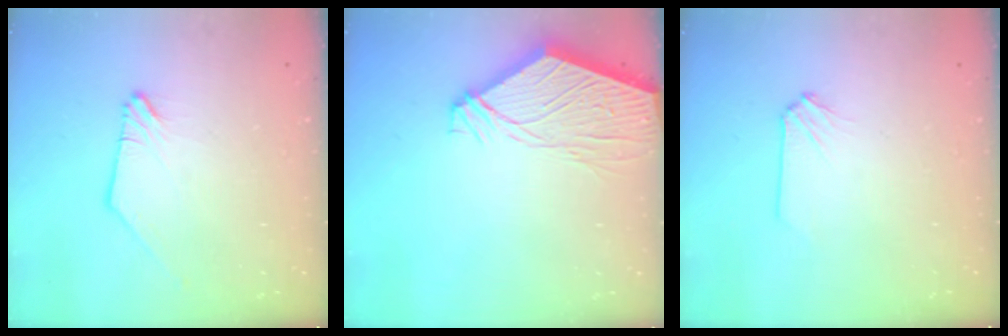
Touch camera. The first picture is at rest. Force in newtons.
{"total": 13.4, "press": 13.2, "slide": 1.9}
{"total": 0.0}